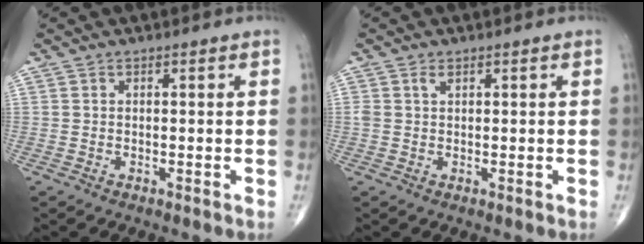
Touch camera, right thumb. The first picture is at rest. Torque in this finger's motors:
{"motor_torque": [0.00, -0.03, 0.24, 0.16, 0.00]}